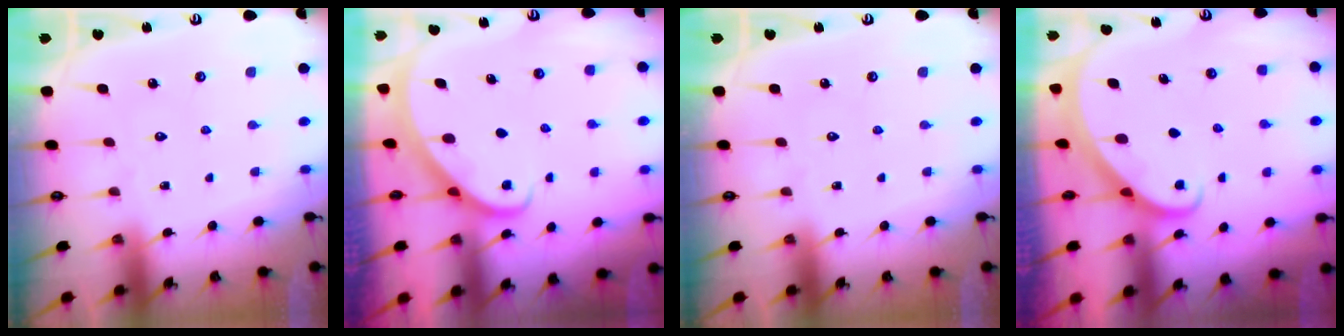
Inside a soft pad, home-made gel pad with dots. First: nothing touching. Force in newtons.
{"total": 2.4, "press": 2.4, "slide": 0.2}
{"total": 0.0}
{"total": 1.9, "press": 1.9, "slide": 0.1}